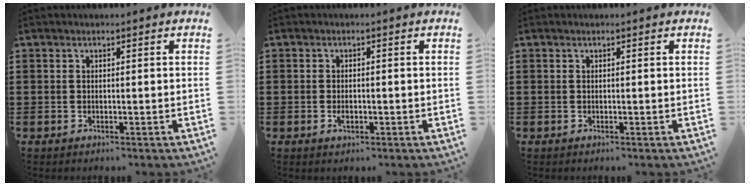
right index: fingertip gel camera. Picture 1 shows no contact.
{"total": 1.4, "force": [-0.5, 0.6, 1.2], "torque": [-0.024, -0.003, -0.009]}
{"total": 0.0}